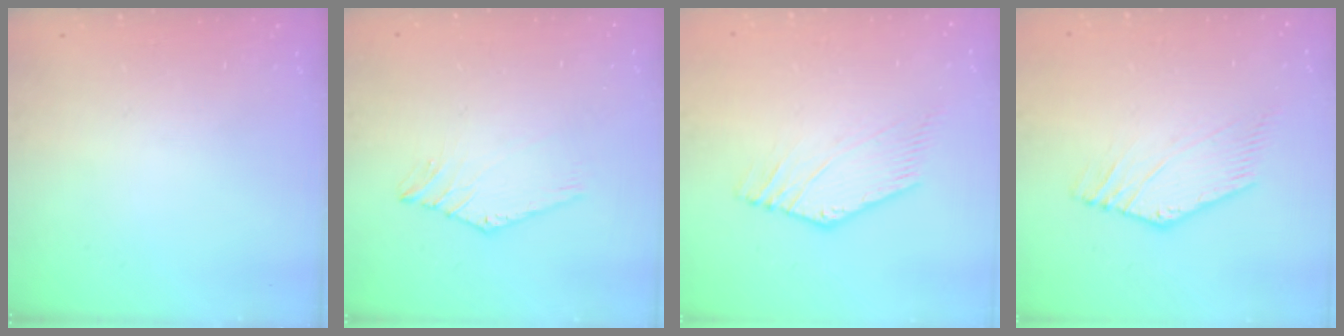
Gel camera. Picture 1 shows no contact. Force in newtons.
{"total": 0.9, "press": 0.8, "slide": 0.3}
{"total": 1.0, "press": 0.8, "slide": 0.5}
{"total": 1.0, "press": 0.8, "slide": 0.5}